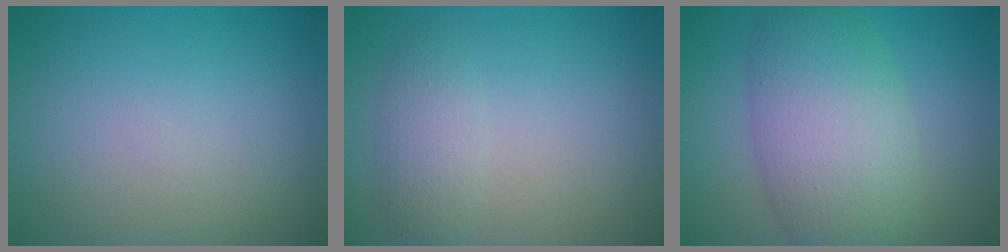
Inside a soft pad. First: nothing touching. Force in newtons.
{"total": 2.1, "press": 2.1, "slide": 0.2}
{"total": 8.1, "press": 8.1, "slide": 0.3}